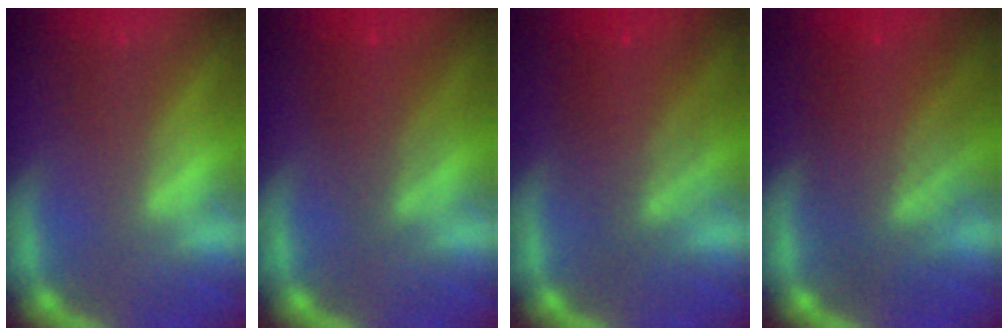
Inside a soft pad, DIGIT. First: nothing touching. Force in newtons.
{"total": 3.6}
{"total": 6.0}
{"total": 8.5}